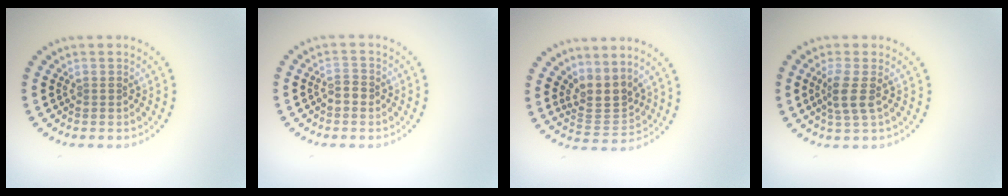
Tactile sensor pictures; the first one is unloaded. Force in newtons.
{"total": 1.3, "press": 1.3, "slide": 0.2}
{"total": 3.0, "press": 2.2, "slide": 2.0}
{"total": 2.5, "press": 1.9, "slide": 1.5}